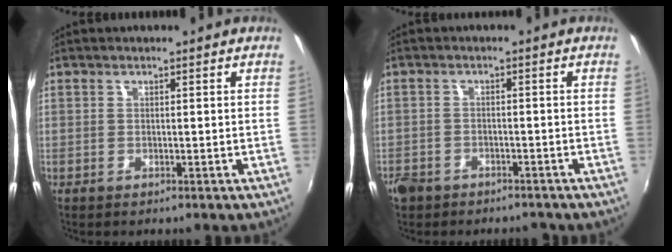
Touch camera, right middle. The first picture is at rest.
{"total": 6.4, "force": [-4.7, 3.9, 1.9], "torque": [-0.065, -0.002, -0.076]}